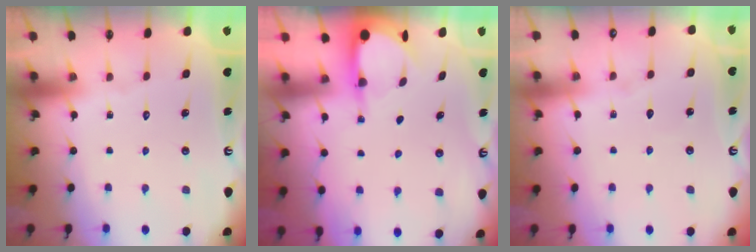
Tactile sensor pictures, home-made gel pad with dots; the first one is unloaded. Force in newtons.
{"total": 3.9, "press": 3.9, "slide": 0.4}
{"total": 3.7, "press": 3.7, "slide": 0.5}